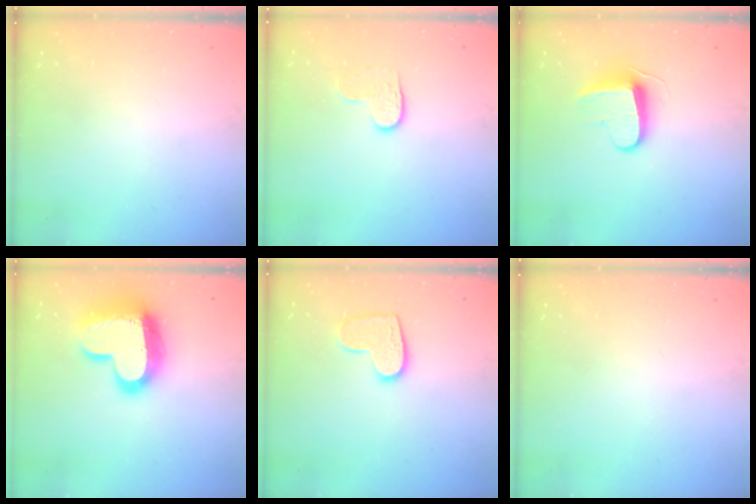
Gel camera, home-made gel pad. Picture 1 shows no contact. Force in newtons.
{"total": 4.0, "press": 4.0, "slide": 0.4}
{"total": 9.2, "press": 9.2, "slide": 0.7}
{"total": 18.9, "press": 18.8, "slide": 1.5}
{"total": 9.8, "press": 9.8, "slide": 0.3}
{"total": 0.0}